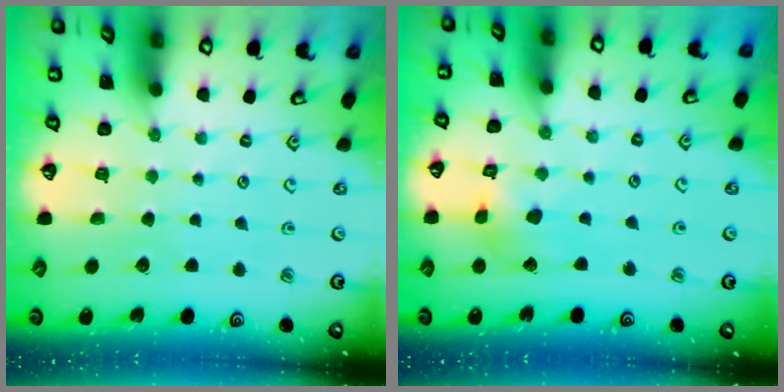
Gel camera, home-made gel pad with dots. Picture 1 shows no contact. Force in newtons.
{"total": 7.3, "press": 7.2, "slide": 0.8}